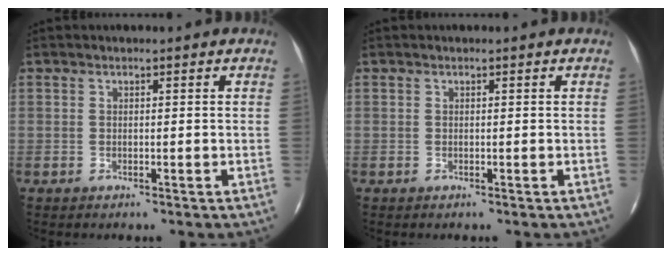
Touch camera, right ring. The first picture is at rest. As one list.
[{"total": 0.0}]